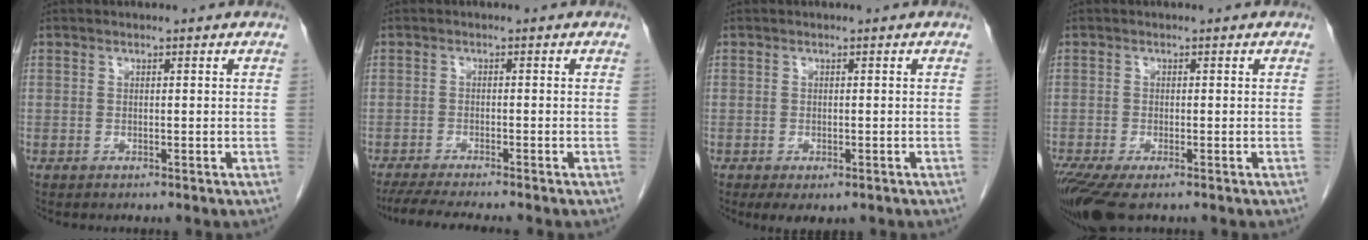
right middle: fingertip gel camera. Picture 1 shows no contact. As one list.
[{"total": 7.0, "force": [-6.1, -0.3, 3.5], "torque": [-0.050, -0.018, -0.099]}, {"total": 3.2, "force": [-1.9, 1.5, 2.1], "torque": [-0.031, -0.009, -0.018]}, {"total": 5.7, "force": [-3.9, 1.4, 4.0], "torque": [-0.074, -0.017, -0.069]}]